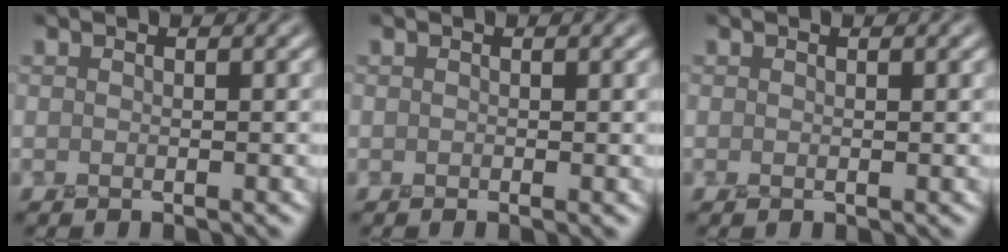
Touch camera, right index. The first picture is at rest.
{"total": 0.0}
{"total": 0.0}